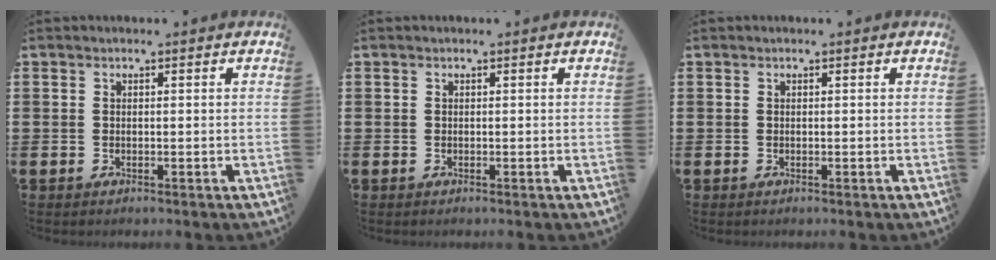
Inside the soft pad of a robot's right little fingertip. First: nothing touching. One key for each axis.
{"total": 0.0}
{"total": 0.0}